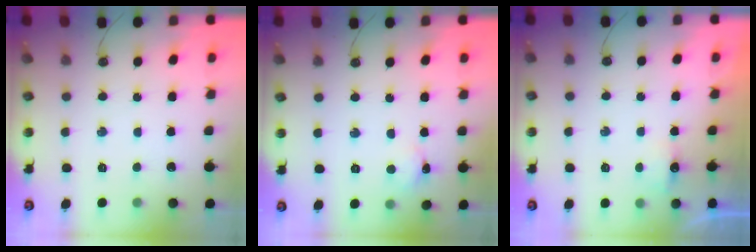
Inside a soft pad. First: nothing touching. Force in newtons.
{"total": 2.2, "press": 2.2, "slide": 0.3}
{"total": 2.7, "press": 2.6, "slide": 0.4}